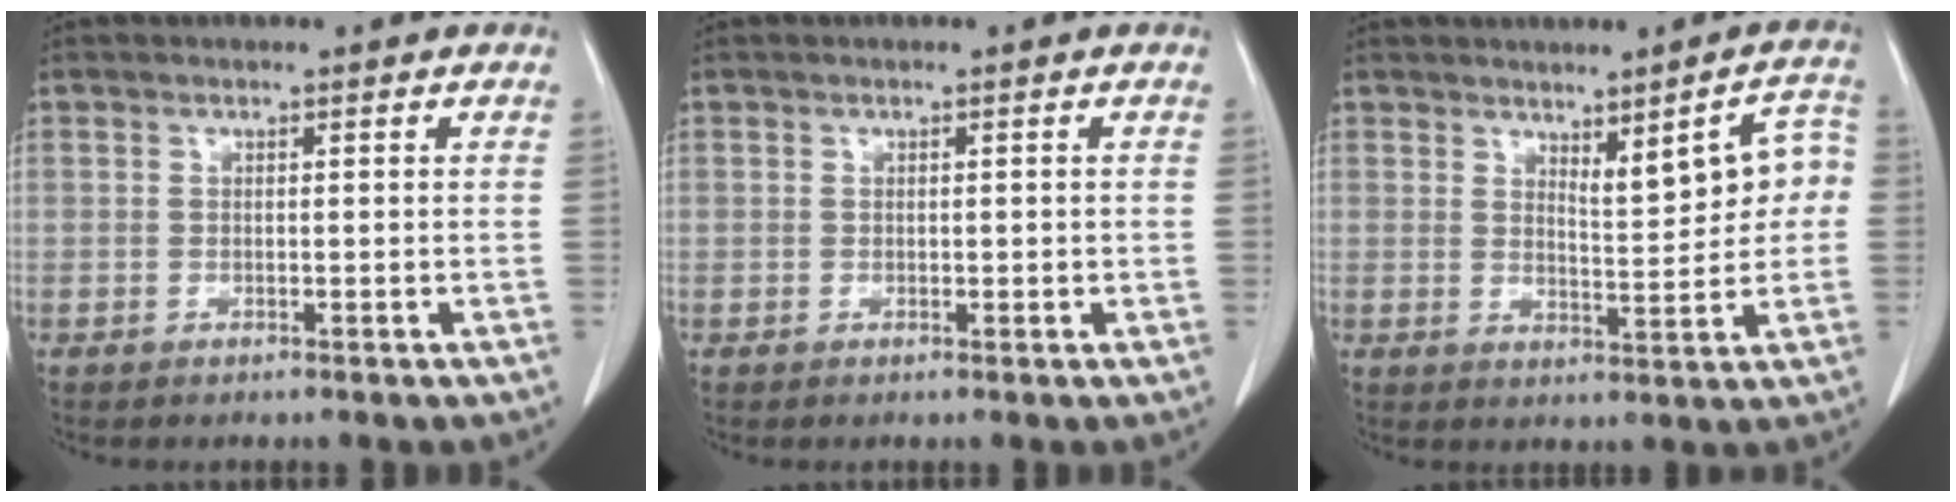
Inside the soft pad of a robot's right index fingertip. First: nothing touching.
{"total": 1.0, "force": [0.0, 0.8, 0.6], "torque": [-0.006, 0.003, 0.002]}
{"total": 6.9, "force": [1.6, 2.0, 6.5], "torque": [-0.081, 0.012, 0.028]}